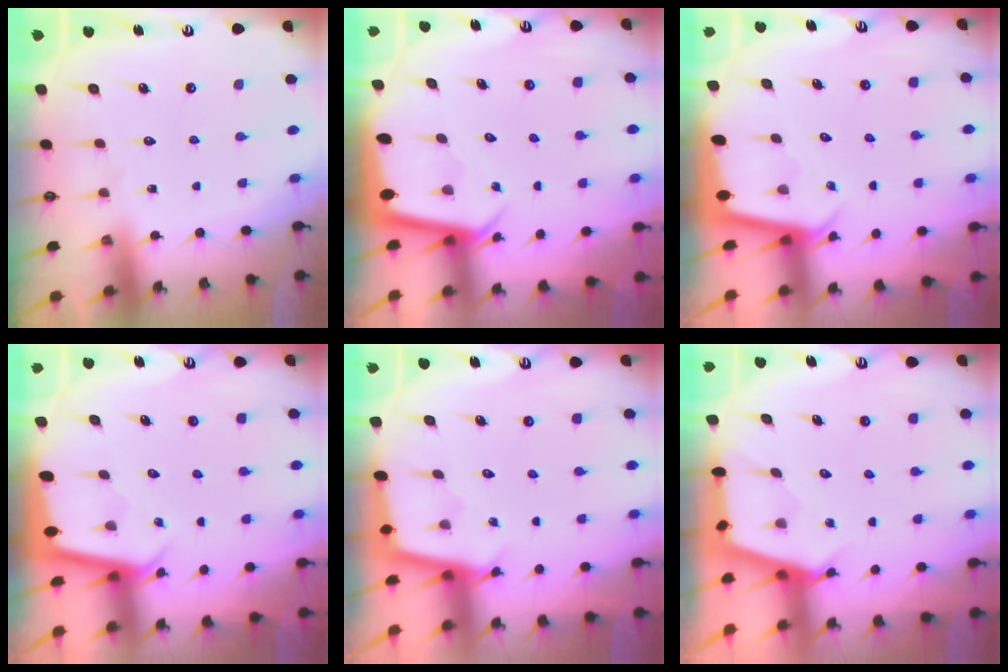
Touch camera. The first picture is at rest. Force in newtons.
{"total": 2.4, "press": 2.4, "slide": 0.1}
{"total": 2.2, "press": 2.2, "slide": 0.1}
{"total": 2.4, "press": 2.4, "slide": 0.1}
{"total": 2.3, "press": 2.3, "slide": 0.2}
{"total": 2.7, "press": 2.7, "slide": 0.3}